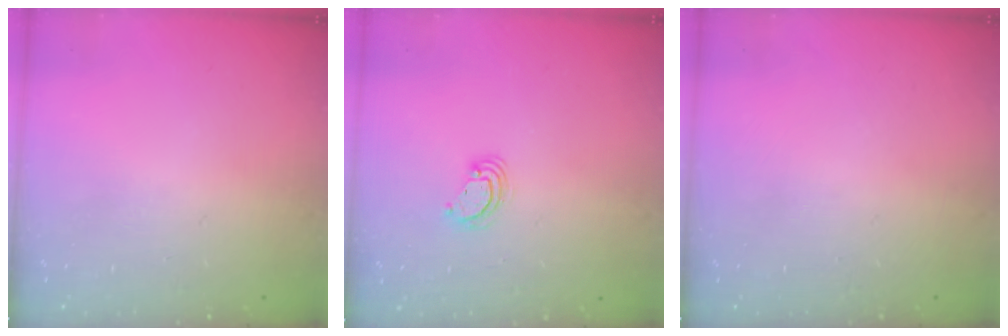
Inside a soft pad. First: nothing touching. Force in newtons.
{"total": 3.7, "press": 3.7, "slide": 0.3}
{"total": 0.0}